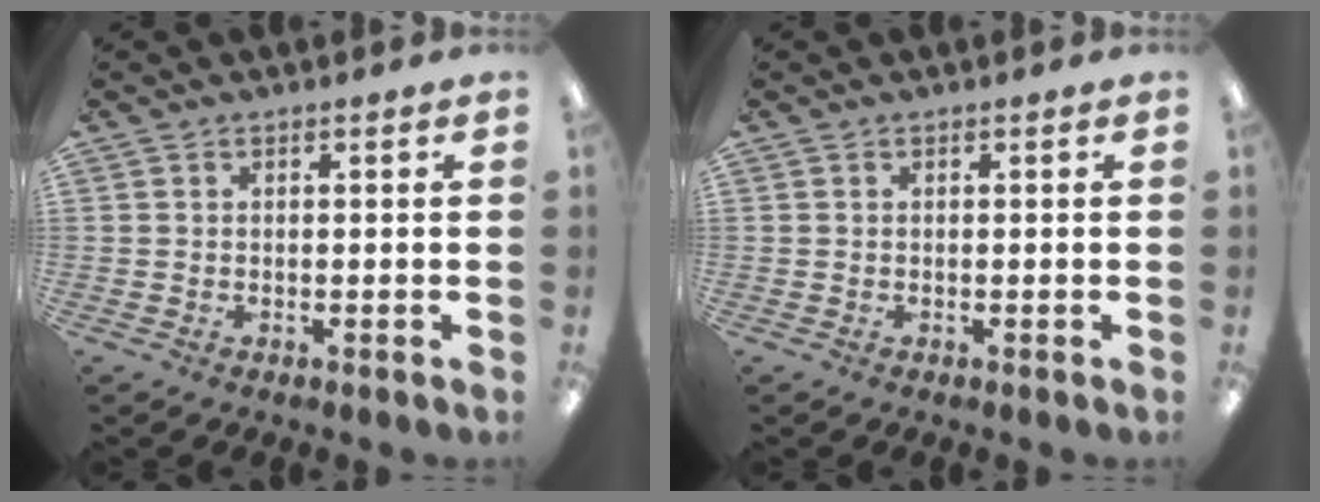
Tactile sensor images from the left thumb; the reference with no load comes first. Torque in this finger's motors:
{"motor_torque": [0.00, 0.00, 0.00, 0.00, 0.00]}